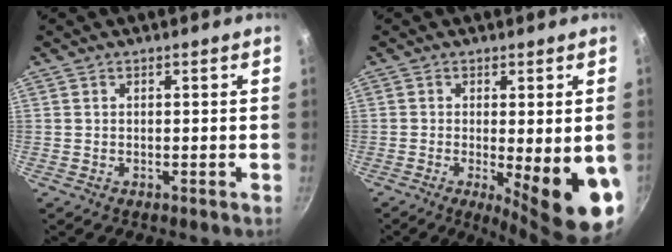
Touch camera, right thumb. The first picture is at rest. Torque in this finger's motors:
{"motor_torque": [-0.01, 1.20, 1.66, -0.59, 0.16]}